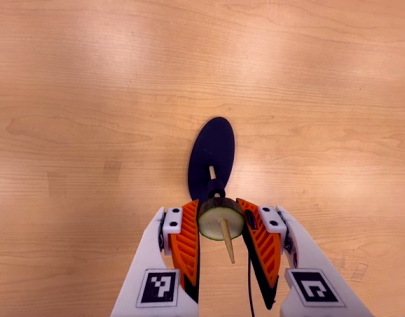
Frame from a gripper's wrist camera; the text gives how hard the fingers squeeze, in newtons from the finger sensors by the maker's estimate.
{"total": 11.2, "left": 10.8, "right": 11.7}